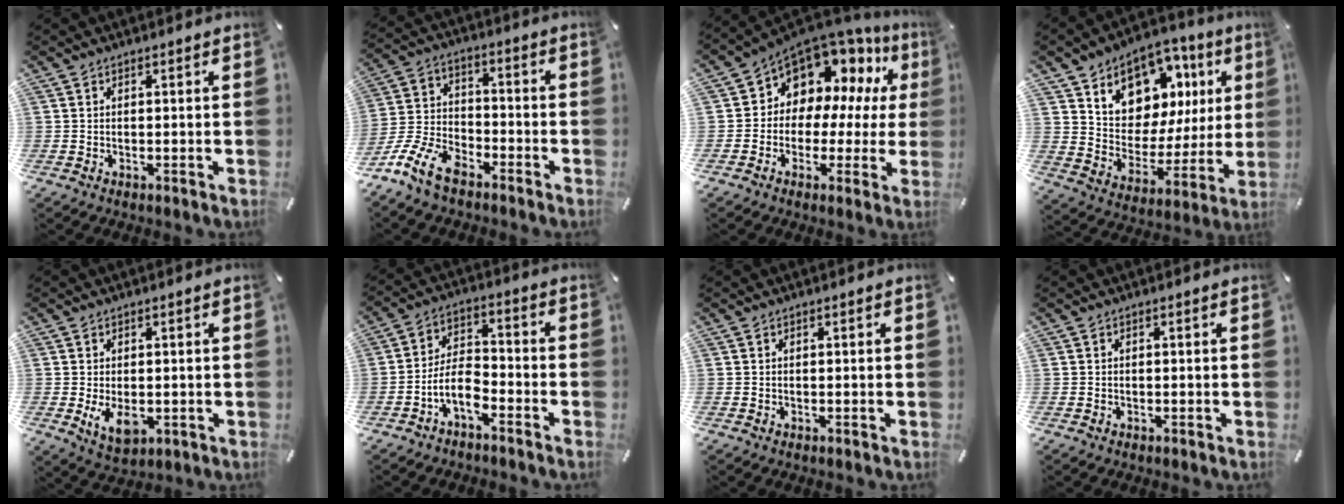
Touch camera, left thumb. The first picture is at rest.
{"total": 11.6, "force": [-8.6, 5.6, 5.5], "torque": [-0.120, 0.039, -0.165]}
{"total": 10.2, "force": [6.5, 7.4, 2.6], "torque": [-0.054, -0.069, 0.124]}
{"total": 11.1, "force": [7.1, 8.1, 2.7], "torque": [-0.046, -0.080, 0.125]}
{"total": 5.5, "force": [-0.6, 3.5, 4.2], "torque": [-0.084, -0.012, -0.013]}
{"total": 8.9, "force": [-4.9, 4.4, 6.0], "torque": [-0.130, 0.015, -0.091]}
{"total": 0.0}
{"total": 0.0}